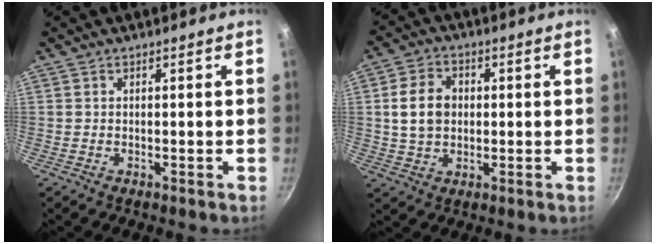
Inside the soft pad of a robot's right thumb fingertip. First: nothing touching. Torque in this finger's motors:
{"motor_torque": [-0.32, 0.53, 0.46, -0.18, 0.06]}